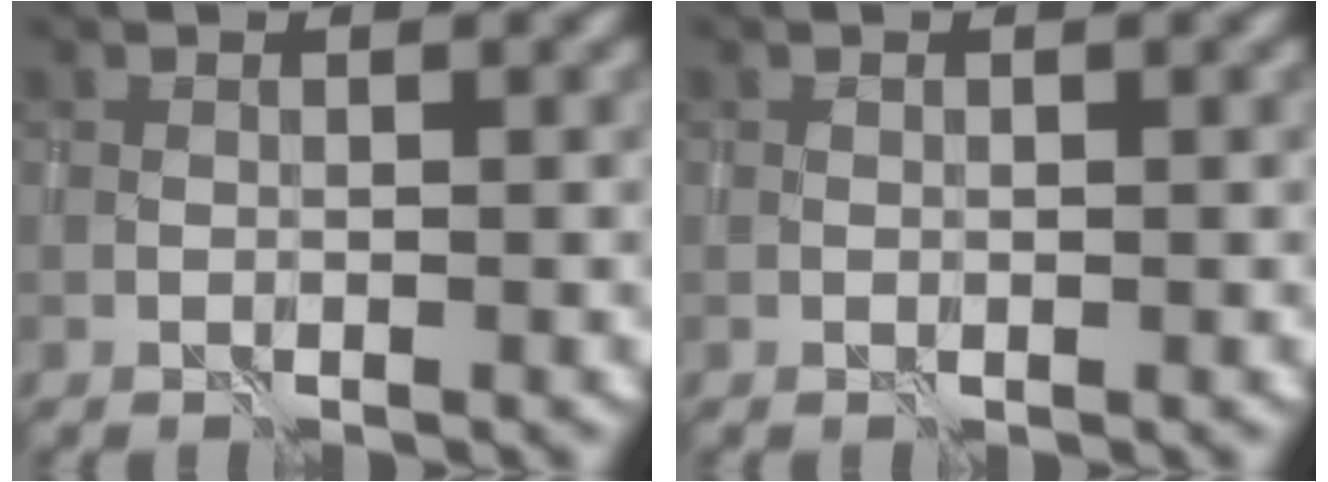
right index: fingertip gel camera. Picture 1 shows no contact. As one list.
[{"total": 0.0}]